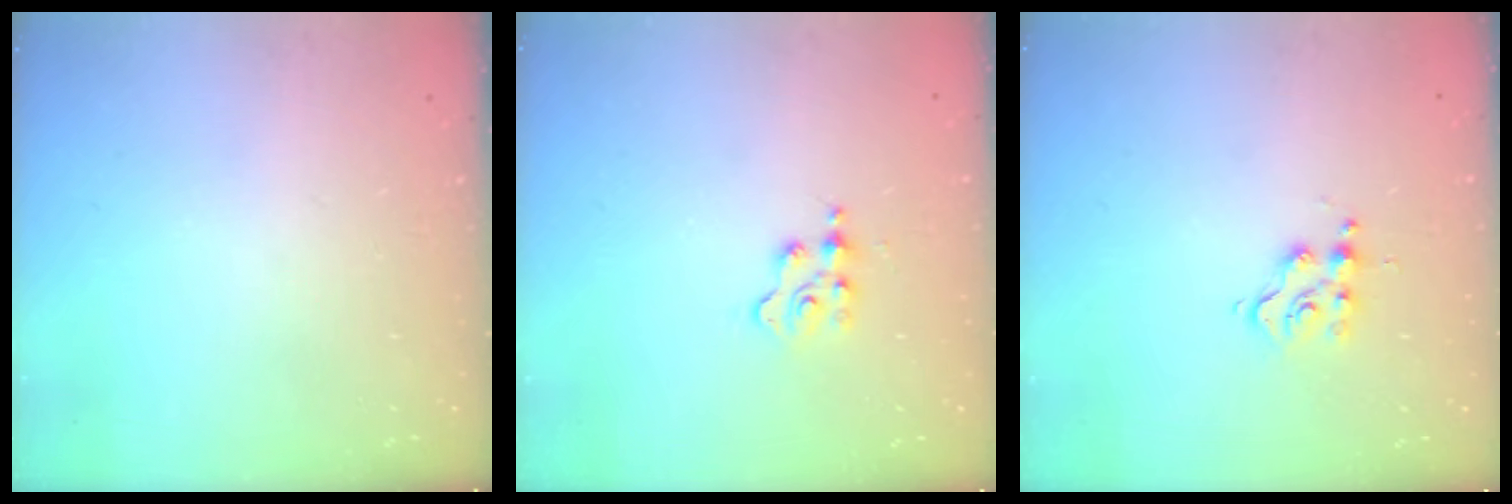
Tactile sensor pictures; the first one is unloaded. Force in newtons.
{"total": 2.3, "press": 2.3, "slide": 0.3}
{"total": 4.5, "press": 4.5, "slide": 0.3}